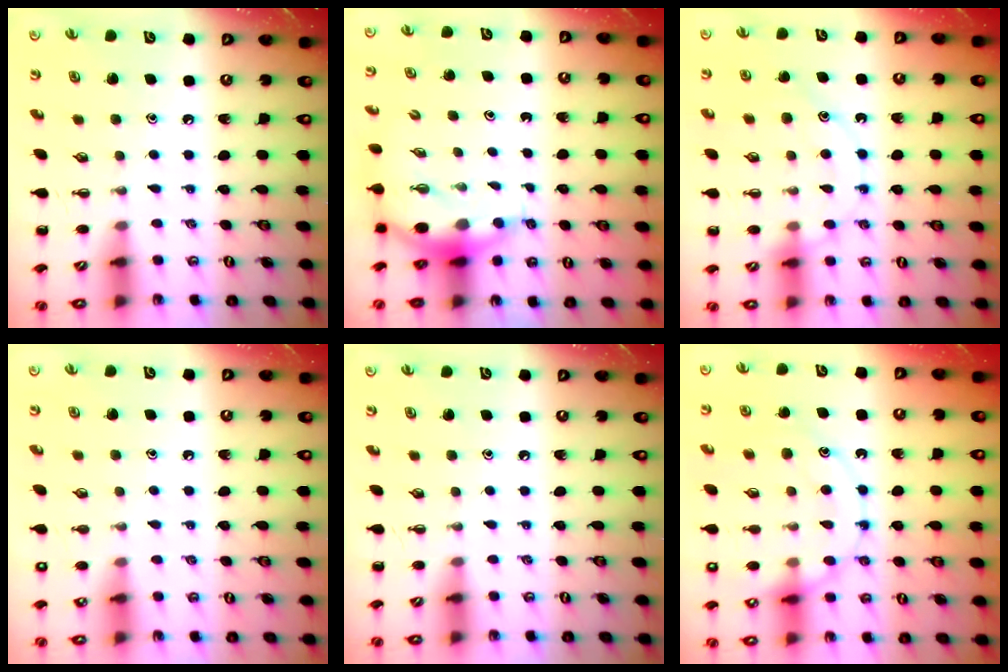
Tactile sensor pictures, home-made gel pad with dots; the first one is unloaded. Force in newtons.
{"total": 6.4, "press": 6.3, "slide": 1.2}
{"total": 12.0, "press": 12.0, "slide": 0.9}
{"total": 1.4, "press": 1.4, "slide": 0.1}
{"total": 0.0}
{"total": 14.9, "press": 14.9, "slide": 0.8}